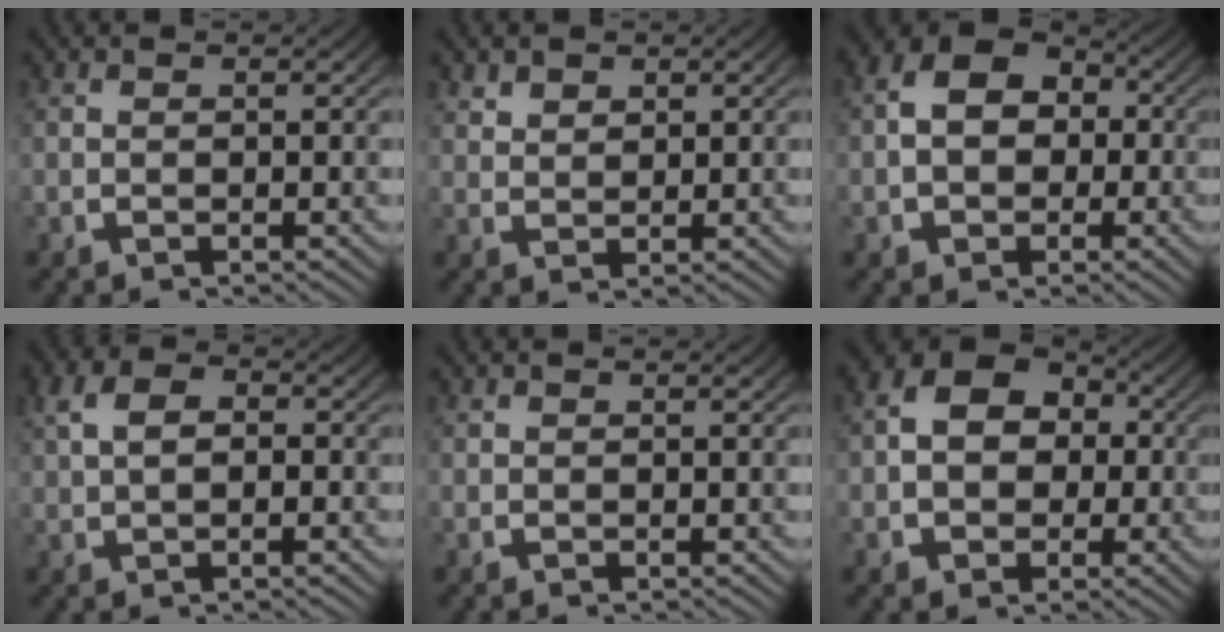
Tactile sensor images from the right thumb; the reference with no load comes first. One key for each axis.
{"total": 1.7, "fx": 1.3, "fy": 0.9, "fz": 0.6, "tx": -0.007, "ty": -0.003, "tz": 0.035}
{"total": 8.6, "fx": 1.1, "fy": 6.4, "fz": 5.6, "tx": -0.106, "ty": 0.008, "tz": 0.015}
{"total": 4.1, "fx": 0.9, "fy": 2.7, "fz": 2.9, "tx": -0.050, "ty": 0.008, "tz": 0.013}
{"total": 0.0}
{"total": 8.7, "fx": 0.9, "fy": 6.5, "fz": 5.8, "tx": -0.112, "ty": 0.001, "tz": 0.016}